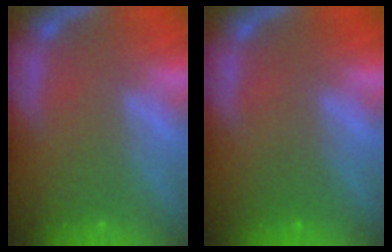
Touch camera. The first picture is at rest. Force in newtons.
{"total": 1.0}